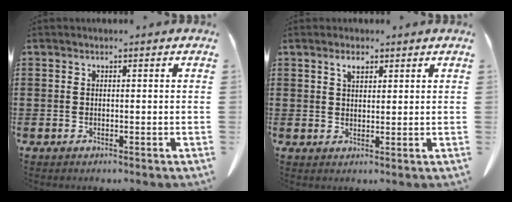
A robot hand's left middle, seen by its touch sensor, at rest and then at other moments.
{"total": 2.3, "force": [1.6, 0.9, 1.4], "torque": [-0.023, 0.000, 0.028]}